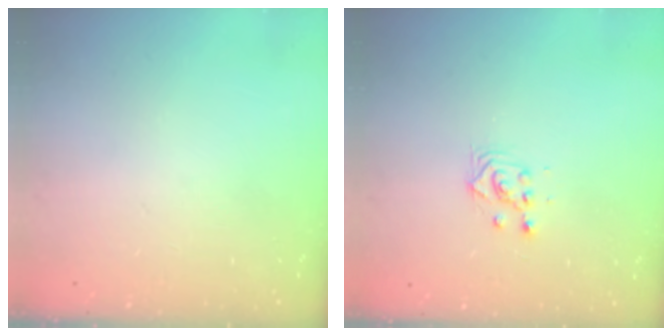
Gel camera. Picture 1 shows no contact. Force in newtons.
{"total": 2.8, "press": 2.8, "slide": 0.2}